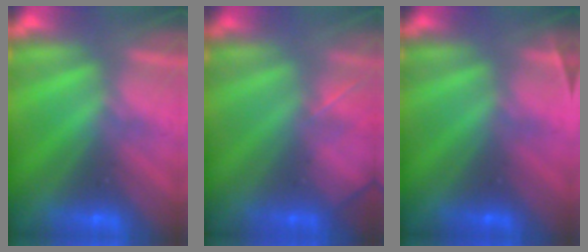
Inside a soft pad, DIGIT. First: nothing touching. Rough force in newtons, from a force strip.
{"total": 2.0}
{"total": 2.3}